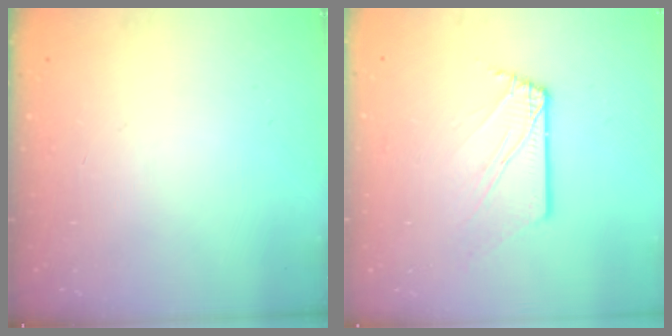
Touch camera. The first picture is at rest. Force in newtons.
{"total": 3.3, "press": 3.2, "slide": 0.3}